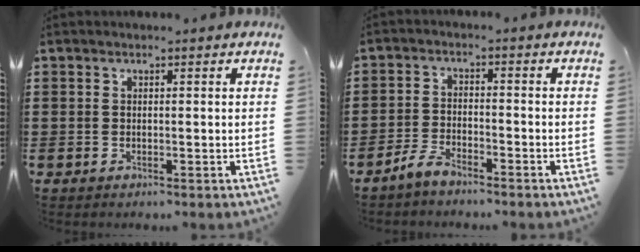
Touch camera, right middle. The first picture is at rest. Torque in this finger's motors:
{"motor_torque": [0.89, -0.53, 0.05, 0.04]}